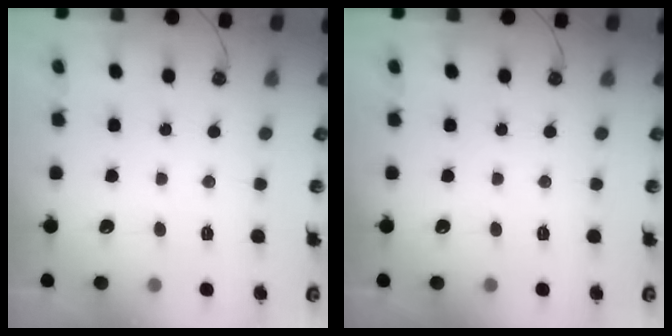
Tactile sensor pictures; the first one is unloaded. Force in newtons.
{"total": 0.0}